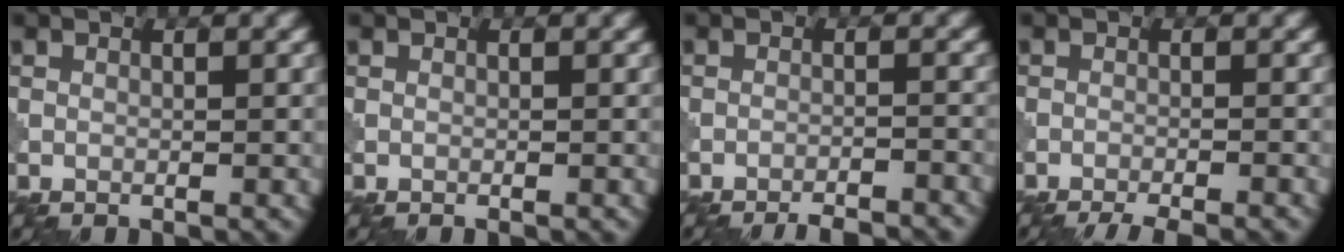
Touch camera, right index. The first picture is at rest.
{"total": 0.0}
{"total": 5.7, "force": [-5.4, 0.9, 1.7], "torque": [-0.016, 0.008, -0.073]}
{"total": 4.2, "force": [-3.7, 0.6, 1.9], "torque": [-0.026, -0.005, -0.060]}